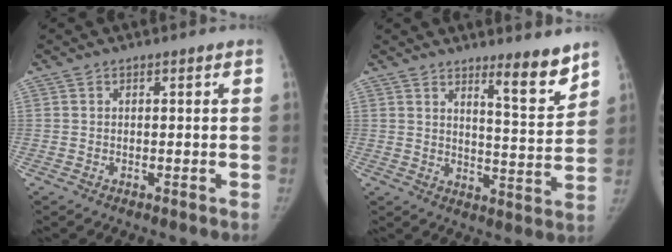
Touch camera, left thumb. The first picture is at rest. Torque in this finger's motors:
{"motor_torque": [0.62, -0.41, 0.90, -0.64, 0.19]}